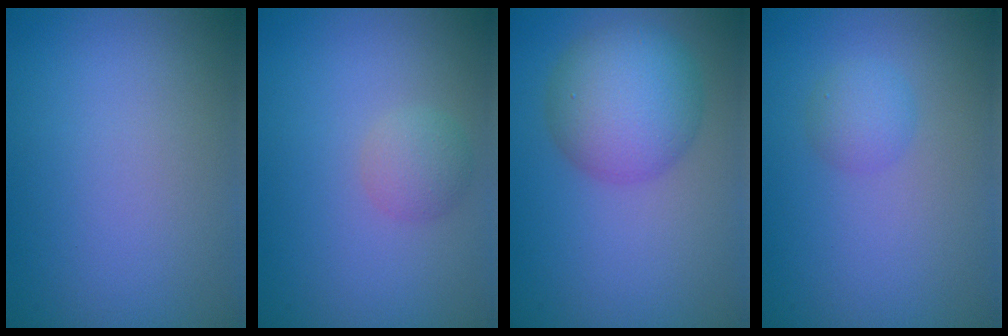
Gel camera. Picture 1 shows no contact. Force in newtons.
{"total": 1.9, "press": 1.9, "slide": 0.1}
{"total": 6.3, "press": 6.3, "slide": 0.2}
{"total": 1.7, "press": 1.7, "slide": 0.1}